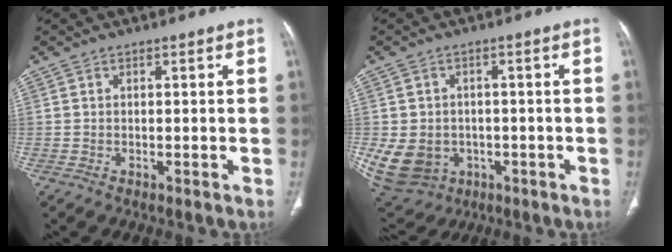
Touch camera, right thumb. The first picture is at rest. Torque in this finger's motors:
{"motor_torque": [2.88, 2.13, 0.42, -0.73, 0.12]}